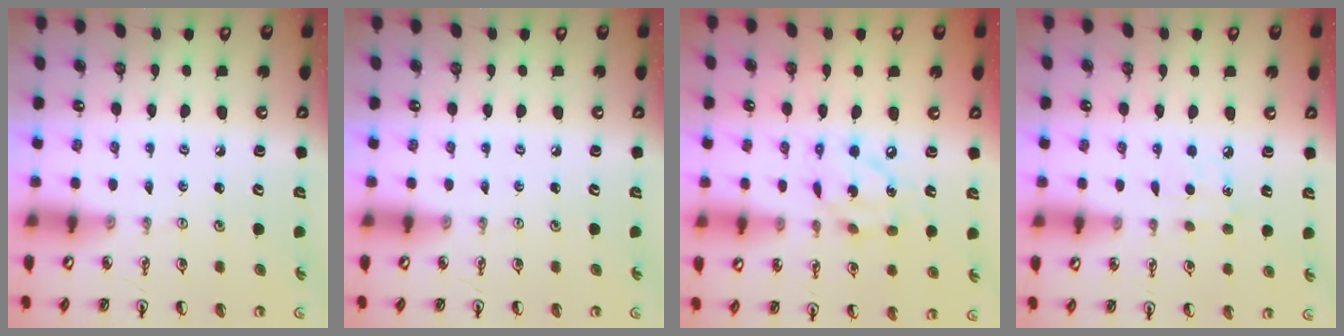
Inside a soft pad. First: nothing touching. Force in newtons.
{"total": 0.0}
{"total": 10.6, "press": 10.6, "slide": 0.7}
{"total": 4.6, "press": 4.6, "slide": 0.5}